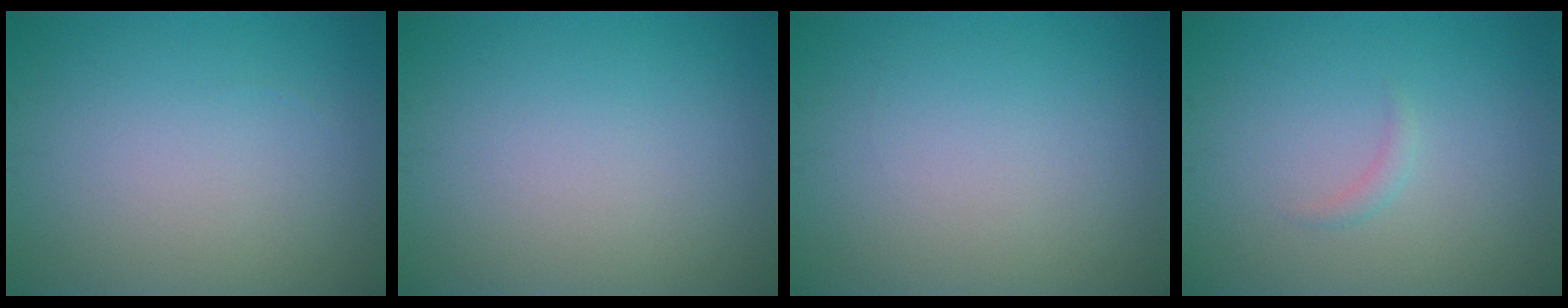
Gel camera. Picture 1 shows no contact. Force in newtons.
{"total": 0.0}
{"total": 0.0}
{"total": 0.8, "press": 0.8, "slide": 0.1}